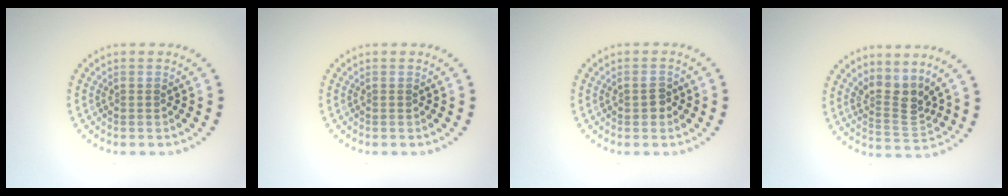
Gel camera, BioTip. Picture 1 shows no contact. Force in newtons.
{"total": 0.0}
{"total": 1.3, "press": 1.3, "slide": 0.1}
{"total": 3.2, "press": 2.3, "slide": 2.3}